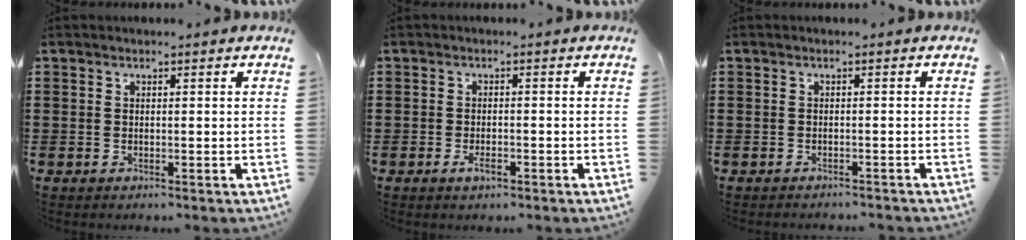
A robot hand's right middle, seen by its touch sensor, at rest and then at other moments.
{"total": 1.9, "force": [-0.9, 0.7, 1.5], "torque": [-0.036, -0.003, -0.018]}
{"total": 0.8, "force": [-0.8, -0.1, 0.1], "torque": [-0.004, -0.002, -0.015]}